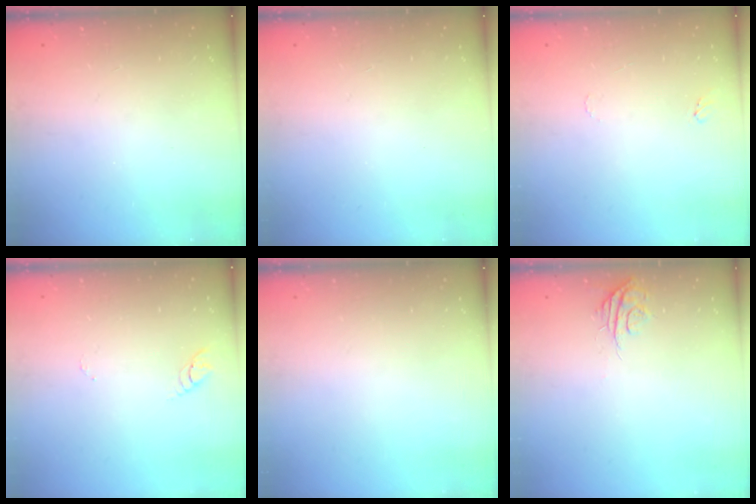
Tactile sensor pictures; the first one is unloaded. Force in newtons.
{"total": 0.0}
{"total": 4.9, "press": 4.9, "slide": 0.5}
{"total": 2.9, "press": 2.9, "slide": 0.3}
{"total": 0.0}
{"total": 5.7, "press": 5.7, "slide": 0.7}